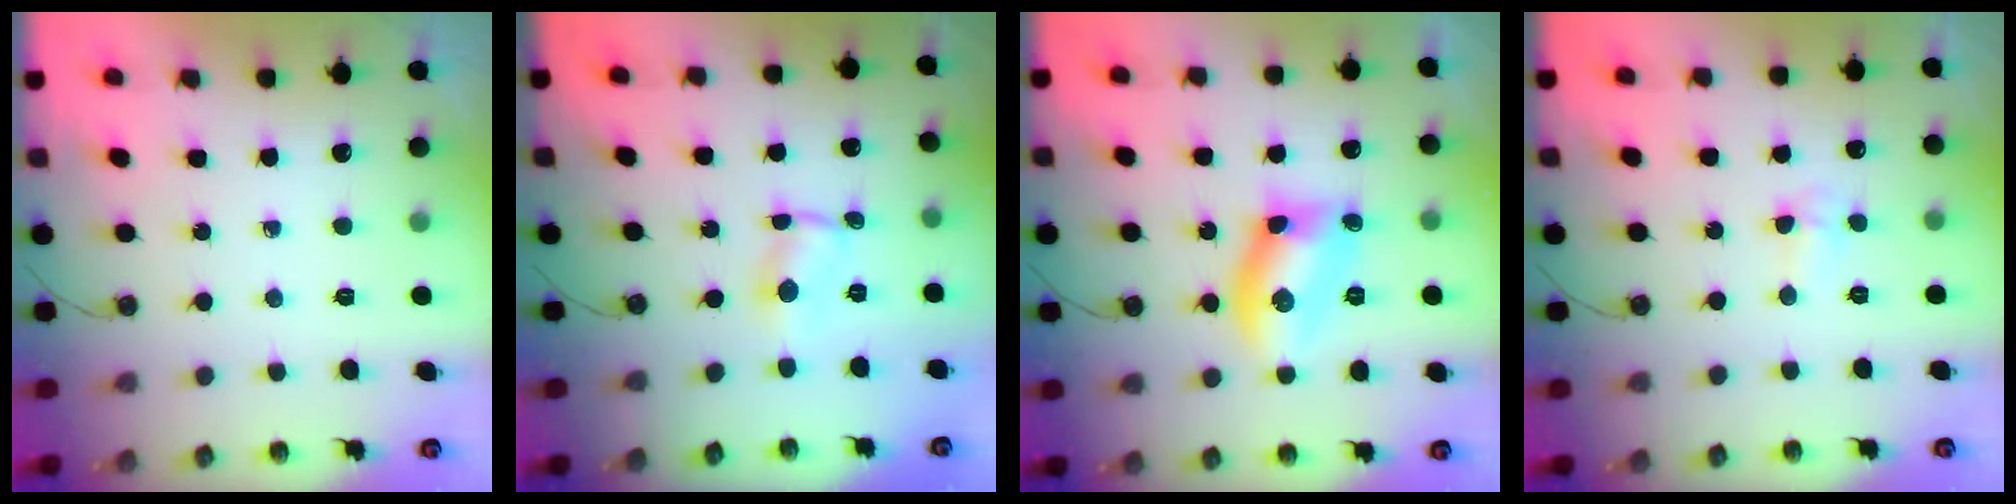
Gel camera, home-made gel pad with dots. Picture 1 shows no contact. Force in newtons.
{"total": 1.0, "press": 1.0, "slide": 0.1}
{"total": 11.6, "press": 11.4, "slide": 2.1}
{"total": 3.0, "press": 2.8, "slide": 1.1}